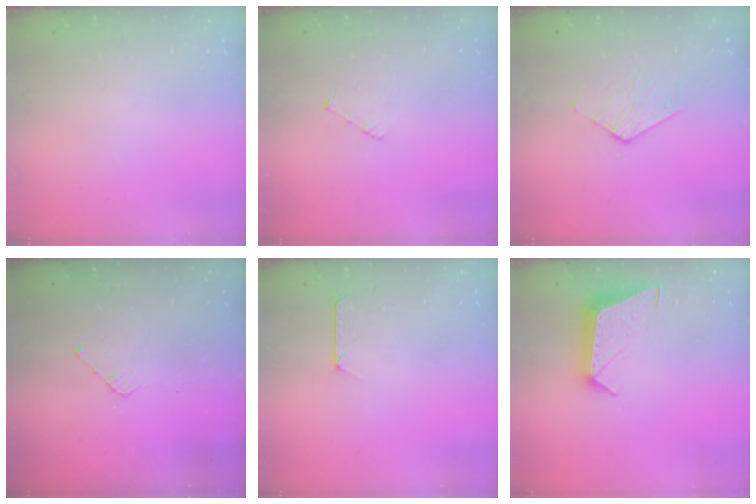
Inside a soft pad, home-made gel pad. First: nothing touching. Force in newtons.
{"total": 2.6, "press": 2.6, "slide": 0.3}
{"total": 2.7, "press": 2.7, "slide": 0.3}
{"total": 2.8, "press": 2.8, "slide": 0.2}
{"total": 7.6, "press": 7.5, "slide": 0.8}
{"total": 10.4, "press": 10.4, "slide": 0.6}